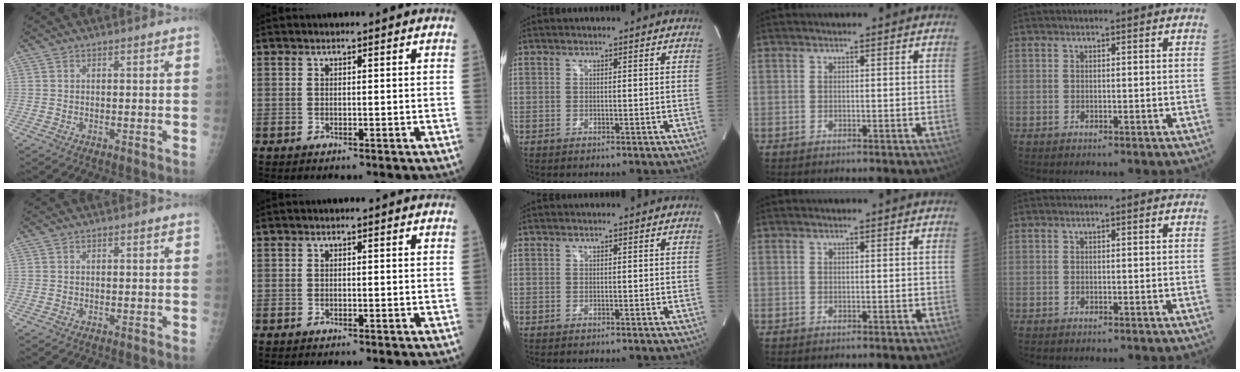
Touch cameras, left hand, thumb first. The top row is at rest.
{}